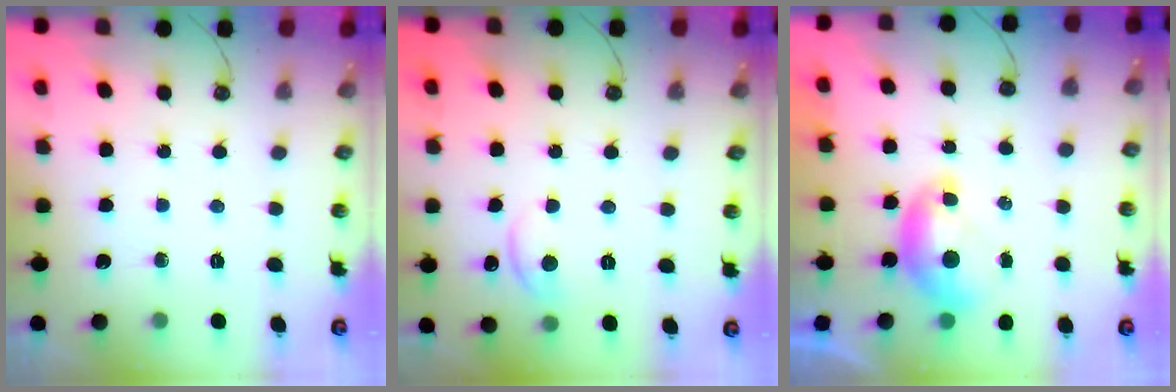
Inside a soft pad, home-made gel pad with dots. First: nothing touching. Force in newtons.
{"total": 2.6, "press": 2.6, "slide": 0.5}
{"total": 0.0}